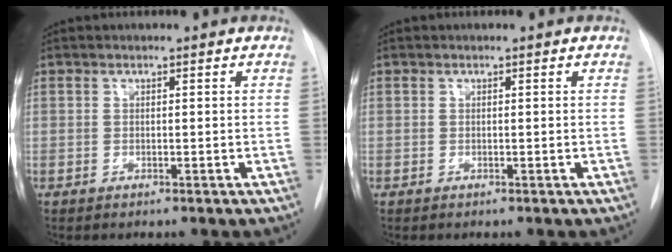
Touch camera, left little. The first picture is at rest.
{"total": 0.0}